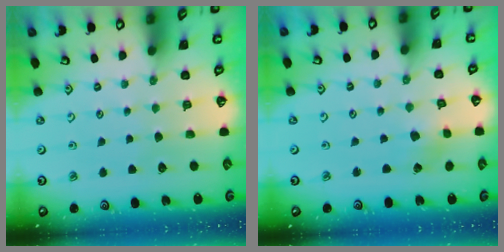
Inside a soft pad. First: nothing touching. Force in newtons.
{"total": 2.1, "press": 2.0, "slide": 0.3}